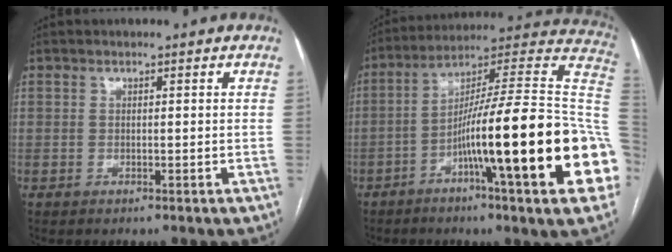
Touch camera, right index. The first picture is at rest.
{"total": 29.4, "force": [-6.9, 0.8, 28.5], "torque": [-0.325, 0.003, -0.121]}